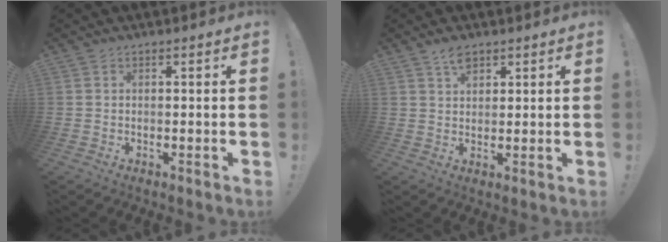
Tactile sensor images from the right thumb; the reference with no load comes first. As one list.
[{"total": 4.0, "force": [2.5, 2.1, 2.3], "torque": [-0.033, -0.010, 0.043]}]